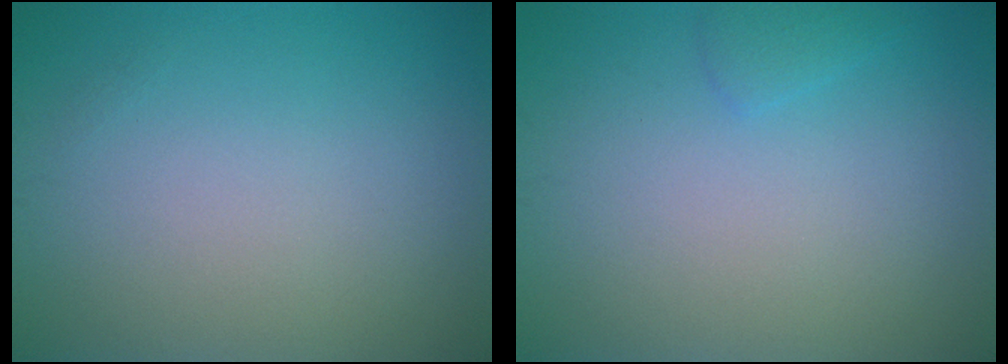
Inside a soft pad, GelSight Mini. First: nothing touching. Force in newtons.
{"total": 0.9, "press": 0.9, "slide": 0.1}